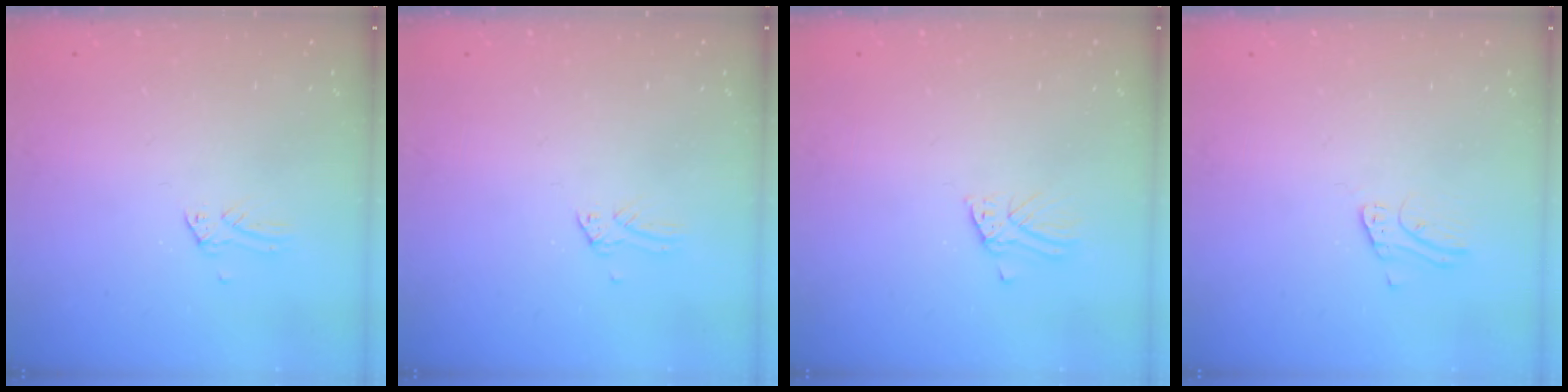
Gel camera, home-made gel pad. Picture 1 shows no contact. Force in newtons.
{"total": 0.0}
{"total": 1.7, "press": 1.7, "slide": 0.1}
{"total": 2.5, "press": 2.5, "slide": 0.2}